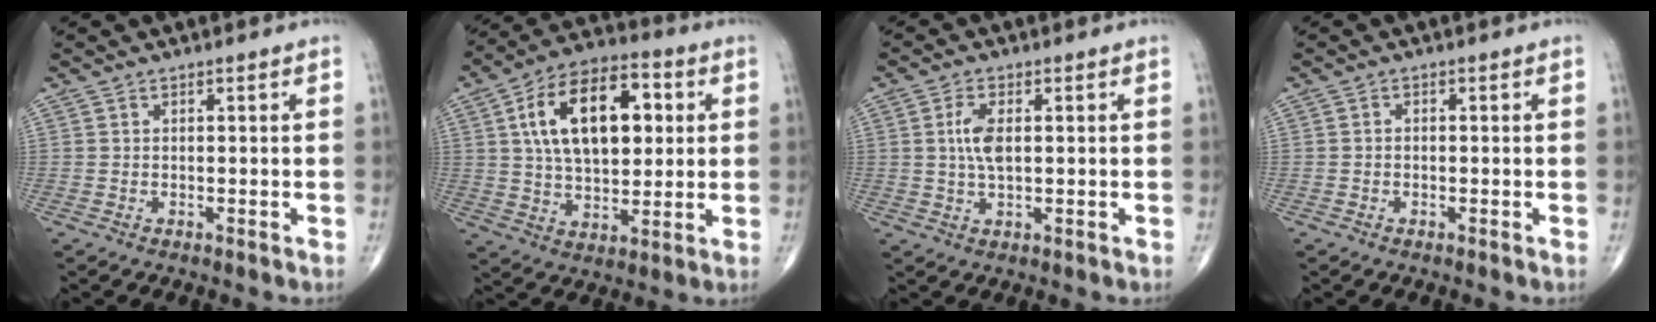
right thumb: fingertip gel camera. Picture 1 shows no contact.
{"total": 19.6, "force": [4.6, 10.9, 15.6], "torque": [-0.233, 0.009, 0.073]}
{"total": 5.0, "force": [0.7, 2.2, 4.4], "torque": [-0.096, 0.000, 0.014]}
{"total": 0.6, "force": [-0.2, 0.4, 0.4], "torque": [-0.004, 0.001, -0.008]}